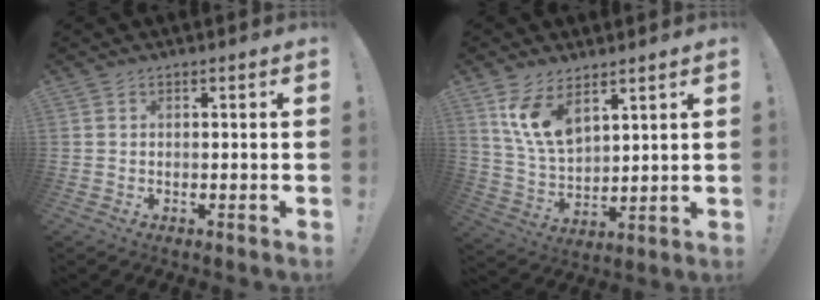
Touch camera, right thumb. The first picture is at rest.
{"total": 11.5, "force": [7.1, 5.9, 6.9], "torque": [-0.139, -0.035, 0.137]}